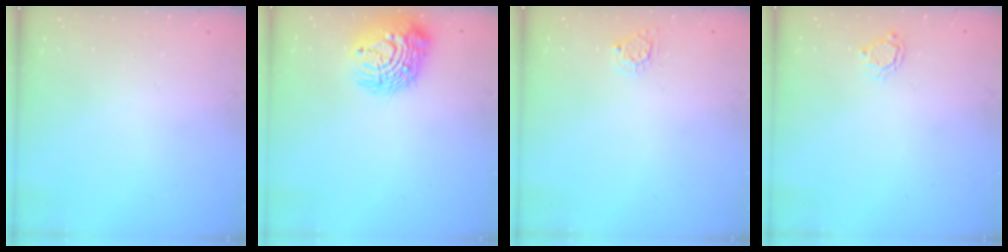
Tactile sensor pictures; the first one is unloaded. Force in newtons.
{"total": 13.3, "press": 13.2, "slide": 2.0}
{"total": 3.9, "press": 3.9, "slide": 0.3}
{"total": 3.7, "press": 3.7, "slide": 0.4}